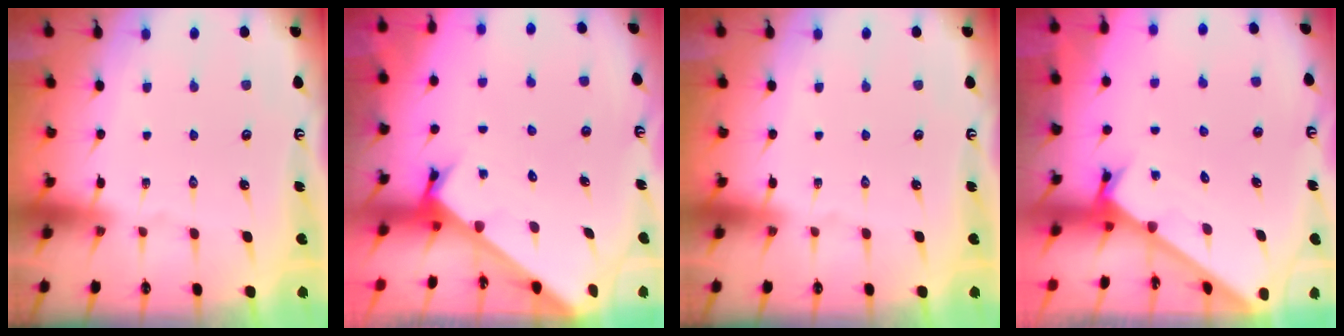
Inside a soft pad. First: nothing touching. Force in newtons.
{"total": 2.2, "press": 2.2, "slide": 0.1}
{"total": 0.0}
{"total": 1.7, "press": 1.7, "slide": 0.1}